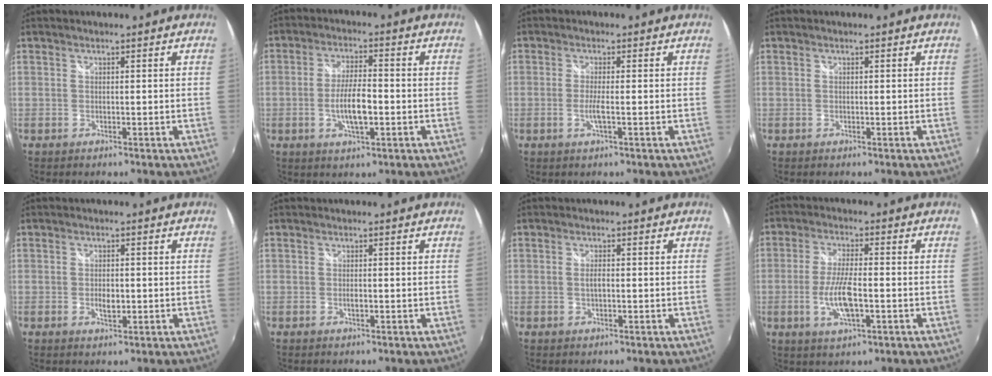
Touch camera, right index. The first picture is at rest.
{"total": 7.3, "force": [-1.8, 2.2, 6.7], "torque": [-0.130, -0.001, -0.032]}
{"total": 2.5, "force": [-0.7, 0.0, 2.5], "torque": [-0.049, -0.005, -0.014]}
{"total": 0.0}
{"total": 2.7, "force": [-0.5, 1.5, 2.2], "torque": [-0.037, -0.003, -0.009]}
{"total": 1.0, "force": [-0.3, 0.5, 0.8], "torque": [-0.015, -0.001, -0.006]}
{"total": 1.8, "force": [-0.1, 0.7, 1.6], "torque": [-0.030, 0.000, -0.003]}
{"total": 8.2, "force": [-2.1, 2.4, 7.5], "torque": [-0.153, -0.006, -0.038]}